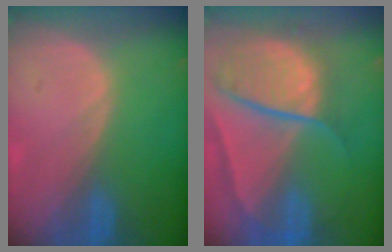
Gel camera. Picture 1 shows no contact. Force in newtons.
{"total": 10.7, "press": 8.9, "slide": 5.9}